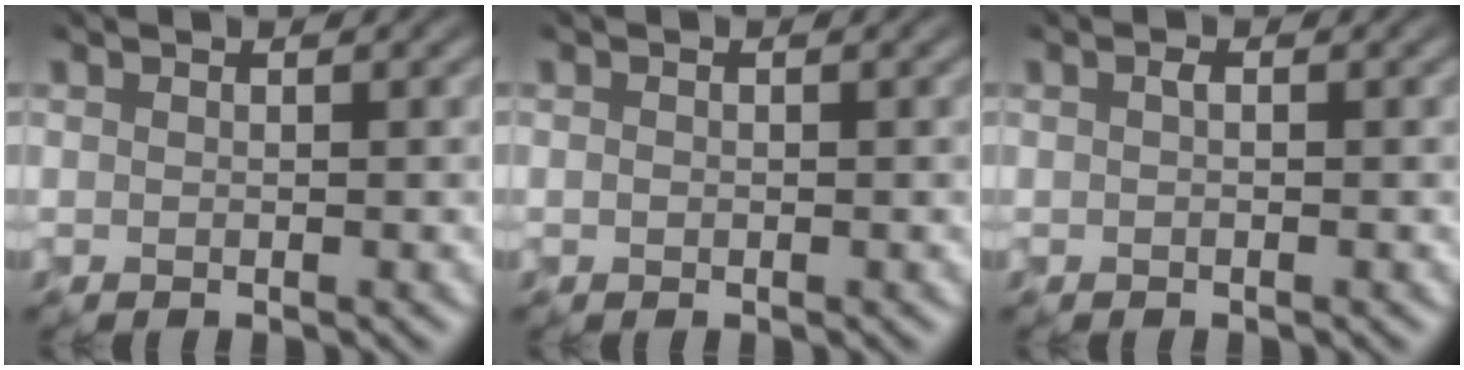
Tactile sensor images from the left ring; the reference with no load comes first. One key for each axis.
{"total": 0.6, "fx": -0.5, "fy": -0.2, "fz": -0.3, "tx": -0.005, "ty": 0.001, "tz": 0.004}
{"total": 0.8, "fx": -0.7, "fy": -0.2, "fz": 0.0, "tx": -0.011, "ty": 0.003, "tz": -0.003}